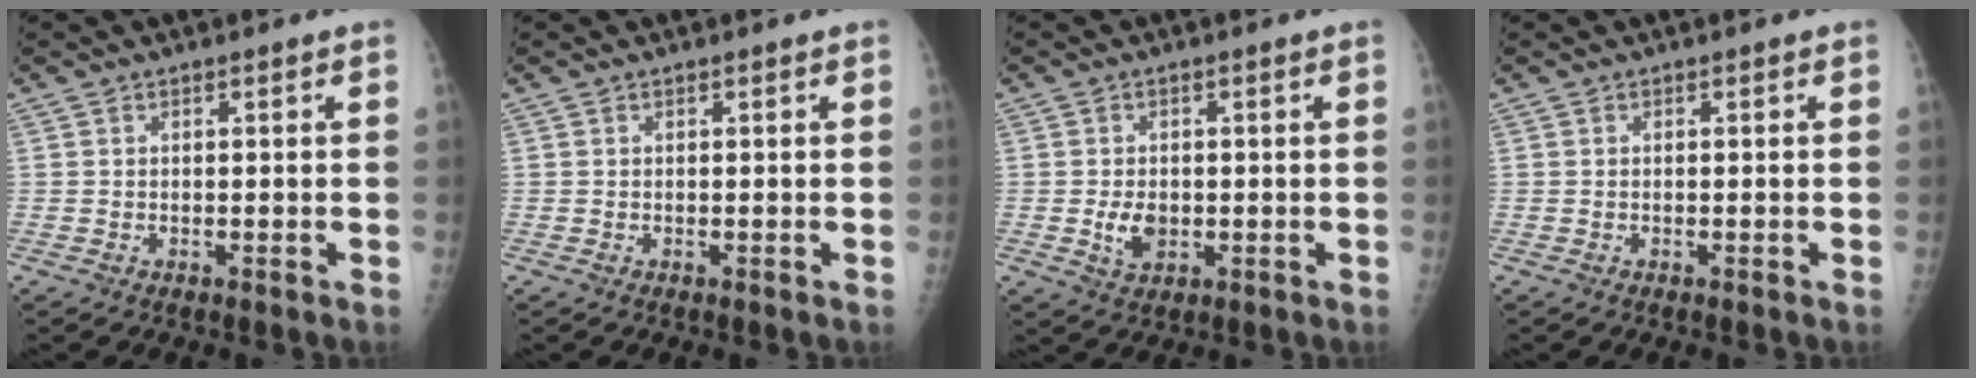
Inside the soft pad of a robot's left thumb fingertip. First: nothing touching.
{"total": 0.0}
{"total": 4.1, "force": [-0.5, 2.8, 2.9], "torque": [-0.046, -0.003, -0.001]}
{"total": 0.0}